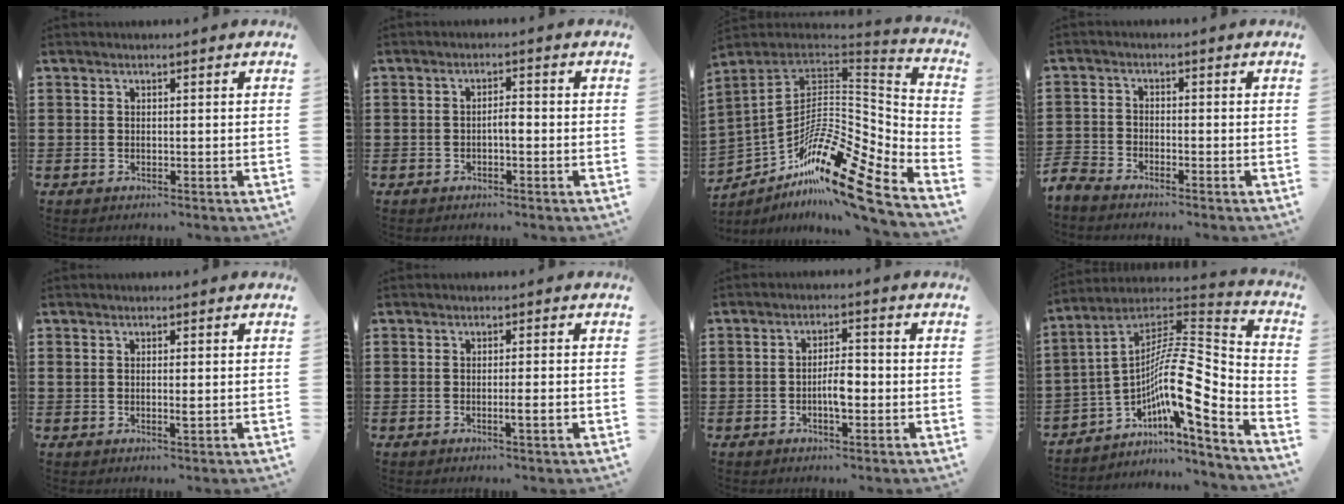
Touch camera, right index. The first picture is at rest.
{"total": 1.9, "force": [-0.6, 0.6, 1.7], "torque": [-0.033, 0.003, -0.012]}
{"total": 17.2, "force": [-10.8, 4.9, 12.5], "torque": [-0.226, 0.002, -0.202]}
{"total": 2.9, "force": [-2.9, 0.3, -0.1], "torque": [-0.020, -0.006, -0.068]}
{"total": 1.4, "force": [0.0, 0.4, 1.3], "torque": [-0.024, 0.000, 0.001]}
{"total": 2.3, "force": [-0.7, 0.0, 2.2], "torque": [-0.035, -0.004, -0.014]}
{"total": 4.1, "force": [-0.9, 1.5, 3.7], "torque": [-0.075, 0.004, -0.019]}
{"total": 12.4, "force": [-3.1, 2.7, 11.7], "torque": [-0.214, -0.038, -0.075]}